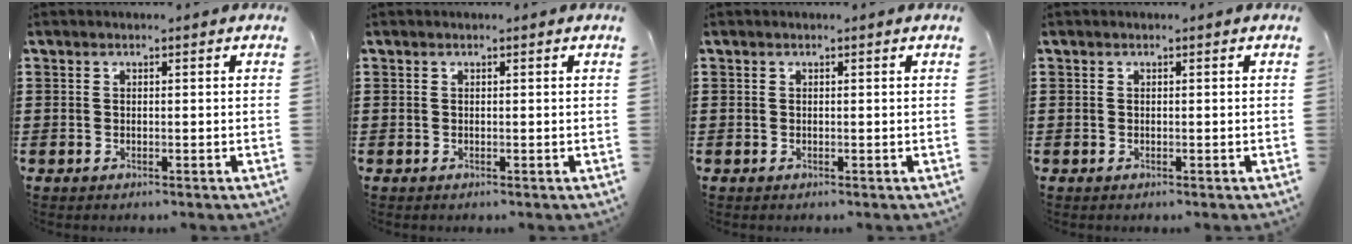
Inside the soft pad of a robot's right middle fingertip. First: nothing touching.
{"total": 0.0}
{"total": 0.0}
{"total": 0.0}